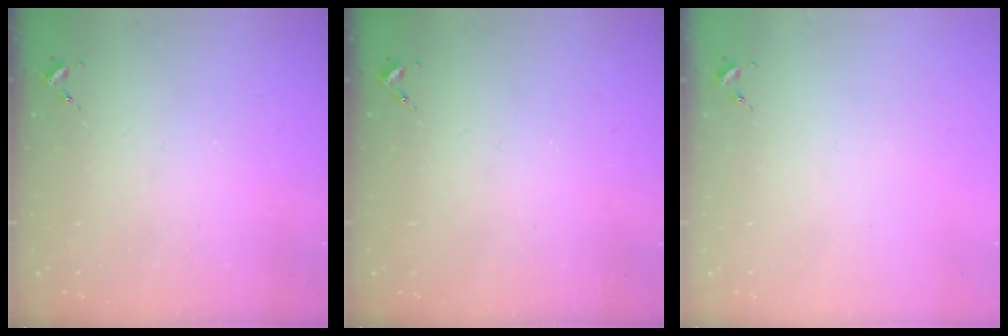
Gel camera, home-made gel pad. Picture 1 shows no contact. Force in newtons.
{"total": 0.0}
{"total": 0.0}